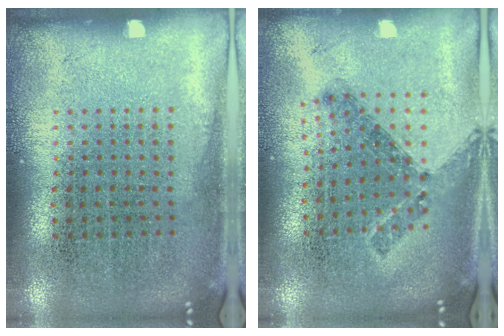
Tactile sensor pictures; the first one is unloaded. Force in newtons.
{"total": 0.8, "press": 0.7, "slide": 0.4}